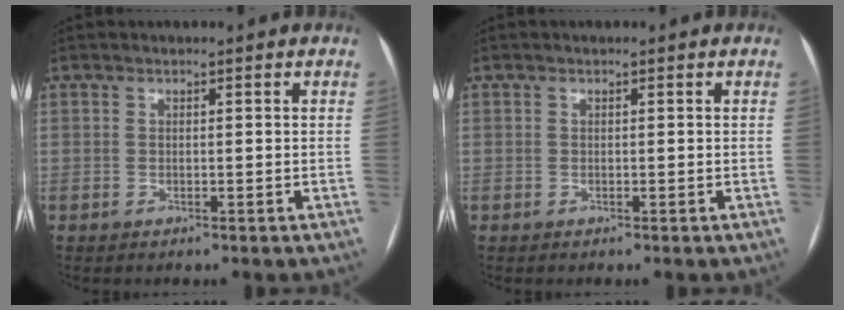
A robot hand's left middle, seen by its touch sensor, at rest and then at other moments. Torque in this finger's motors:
{"motor_torque": [0.11, -0.09, -0.03, -0.01]}